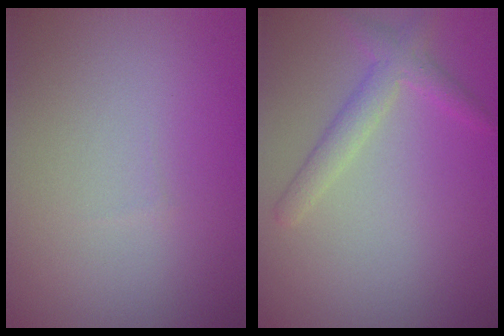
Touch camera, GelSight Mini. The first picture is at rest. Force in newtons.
{"total": 2.4, "press": 2.4, "slide": 0.2}